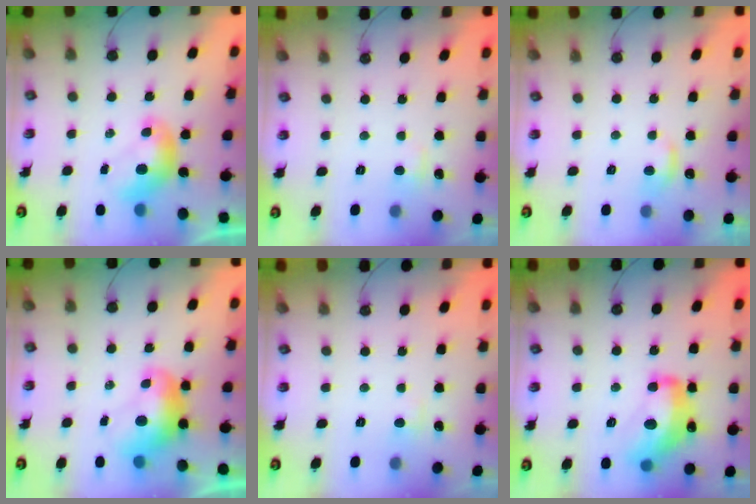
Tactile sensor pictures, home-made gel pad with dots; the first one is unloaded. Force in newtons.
{"total": 1.6, "press": 1.4, "slide": 0.7}
{"total": 0.6, "press": 0.2, "slide": 0.6}
{"total": 2.0, "press": 1.9, "slide": 0.4}
{"total": 2.1, "press": 2.0, "slide": 0.5}
{"total": 11.3, "press": 11.2, "slide": 0.8}